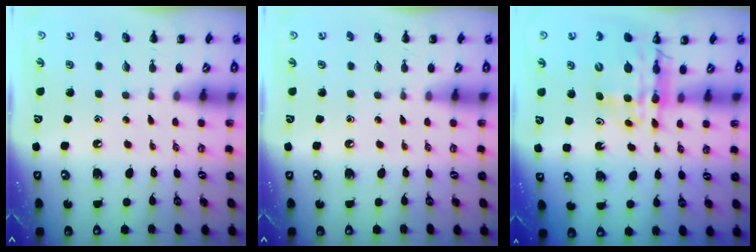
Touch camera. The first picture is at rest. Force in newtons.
{"total": 0.0}
{"total": 13.0, "press": 12.5, "slide": 3.8}